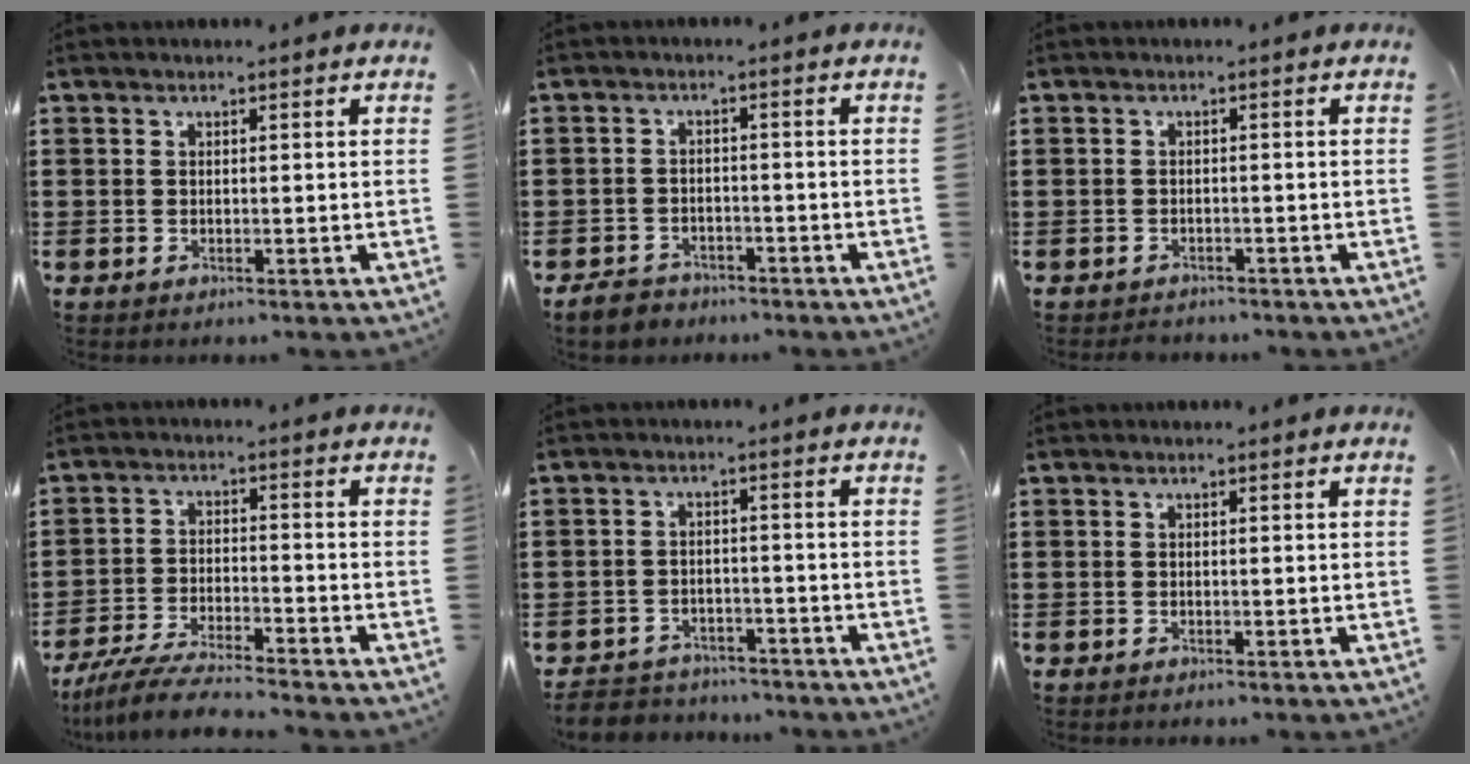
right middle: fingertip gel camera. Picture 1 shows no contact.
{"total": 3.0, "force": [-2.8, 1.1, 0.0], "torque": [-0.007, 0.005, -0.060]}
{"total": 1.1, "force": [-1.0, 0.4, -0.1], "torque": [0.000, 0.004, -0.024]}
{"total": 6.4, "force": [-5.9, 0.3, 2.4], "torque": [-0.056, -0.010, -0.116]}
{"total": 3.5, "force": [-3.4, 0.9, -0.3], "torque": [-0.002, 0.001, -0.074]}
{"total": 0.0}